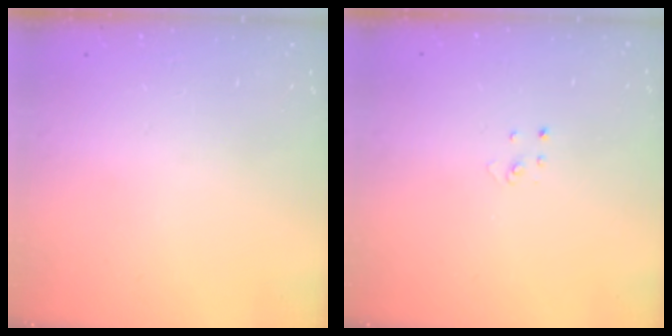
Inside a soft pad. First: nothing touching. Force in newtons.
{"total": 1.9, "press": 1.9, "slide": 0.2}